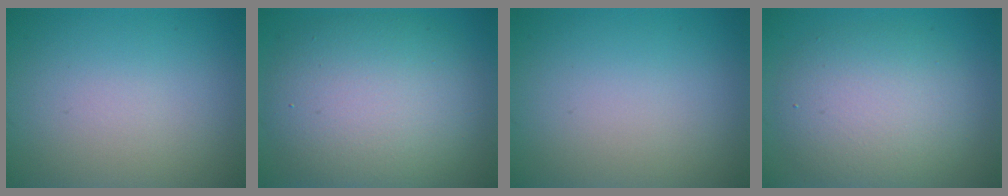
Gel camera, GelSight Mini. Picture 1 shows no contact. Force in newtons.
{"total": 9.7, "press": 9.7, "slide": 0.7}
{"total": 0.0}
{"total": 5.9, "press": 5.9, "slide": 0.4}